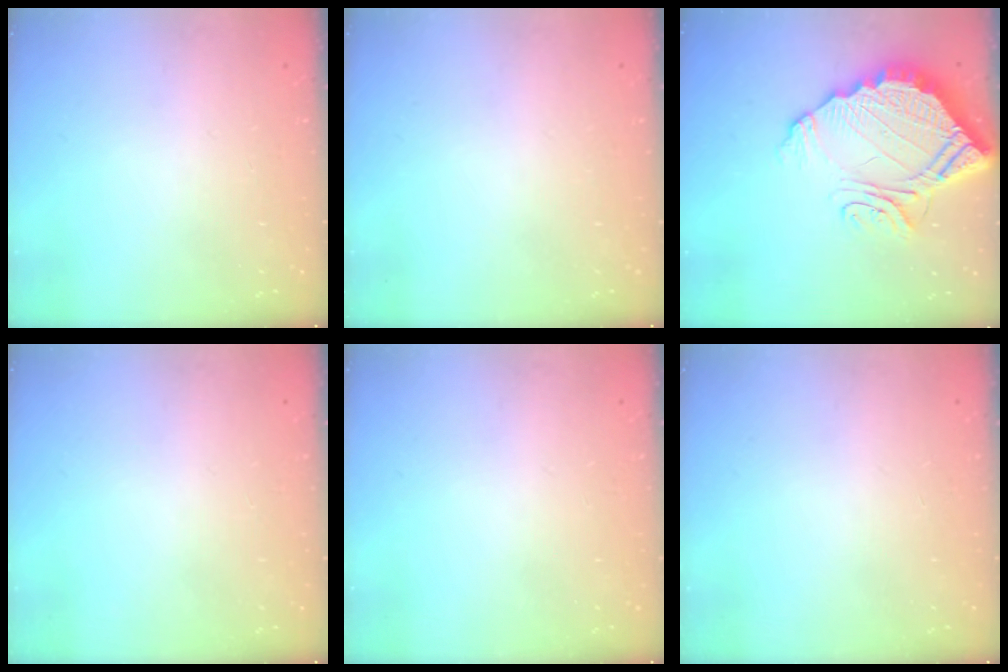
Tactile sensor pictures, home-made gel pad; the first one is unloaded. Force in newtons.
{"total": 0.0}
{"total": 17.1, "press": 17.0, "slide": 1.5}
{"total": 0.0}
{"total": 0.0}
{"total": 0.0}